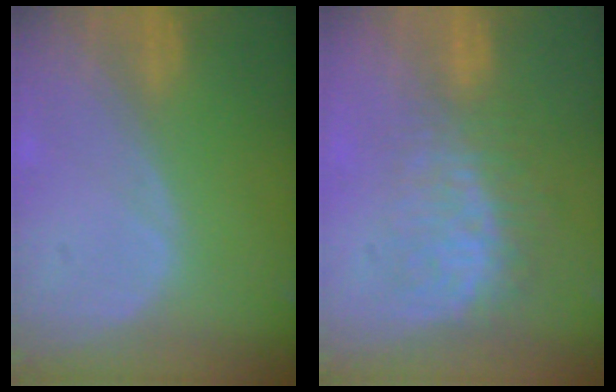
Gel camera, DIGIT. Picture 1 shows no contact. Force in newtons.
{"total": 8.7, "press": 7.3, "slide": 4.6}